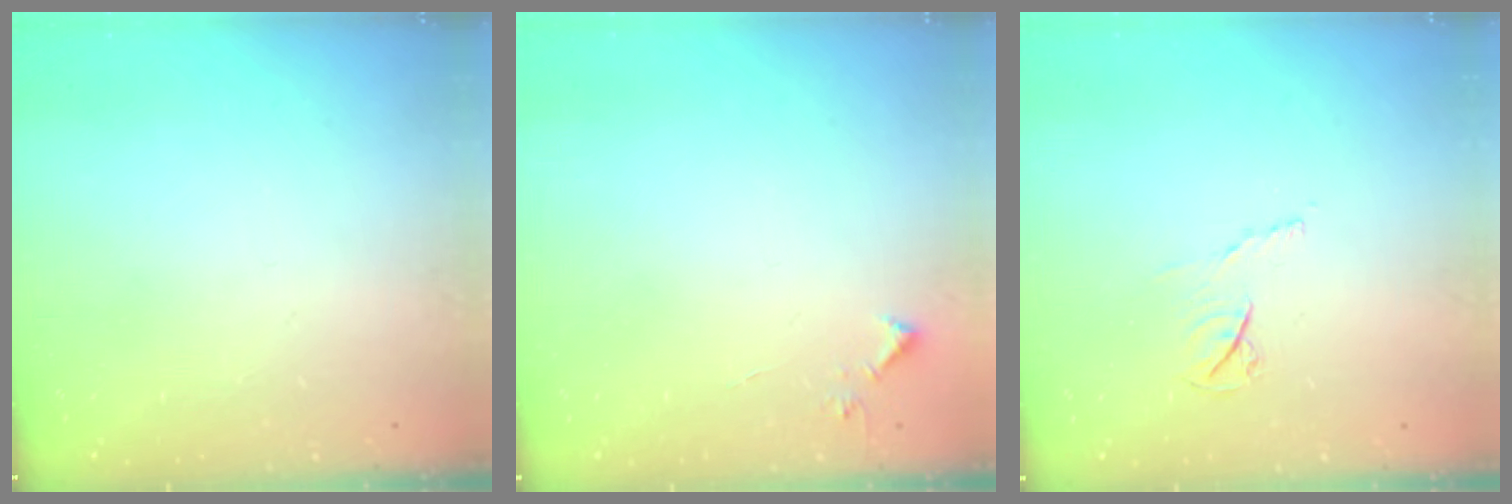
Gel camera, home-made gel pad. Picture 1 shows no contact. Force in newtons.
{"total": 3.8, "press": 3.8, "slide": 0.5}
{"total": 5.4, "press": 5.3, "slide": 0.7}